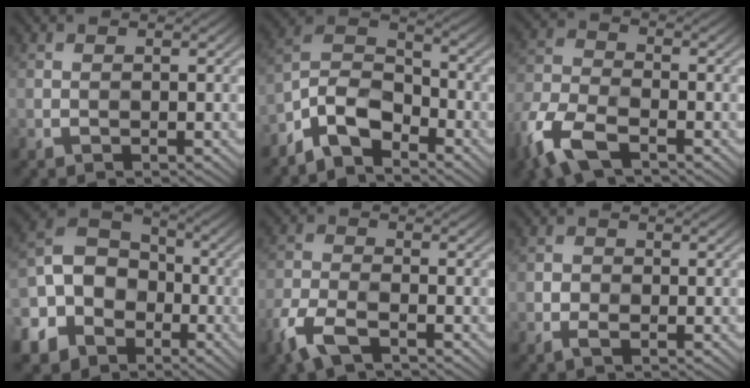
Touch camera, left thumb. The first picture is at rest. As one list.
[{"total": 8.4, "force": [-5.2, 4.1, 5.1], "torque": [-0.099, 0.008, -0.122]}, {"total": 9.5, "force": [-5.1, 4.8, 6.5], "torque": [-0.154, -0.012, -0.117]}, {"total": 12.8, "force": [-4.2, 10.8, 5.4], "torque": [-0.174, -0.026, -0.077]}, {"total": 5.6, "force": [-2.9, 2.6, 4.1], "torque": [-0.094, -0.005, -0.074]}, {"total": 1.7, "force": [0.1, 1.2, 1.2], "torque": [-0.020, 0.005, -0.006]}]